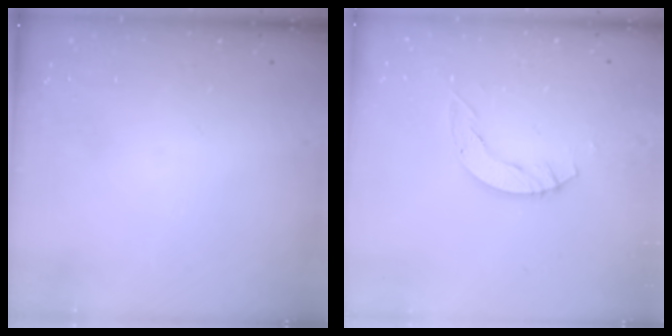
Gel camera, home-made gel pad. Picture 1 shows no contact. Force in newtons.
{"total": 5.0, "press": 5.0, "slide": 0.2}